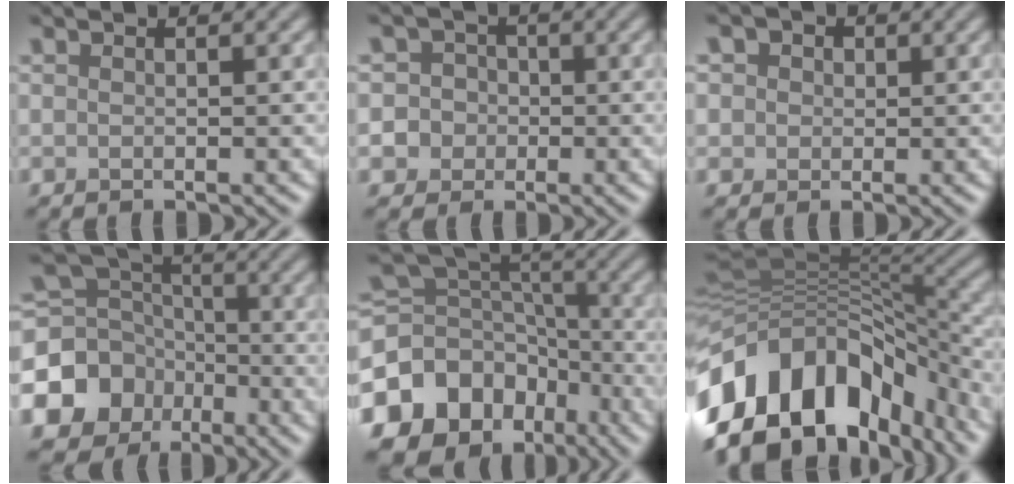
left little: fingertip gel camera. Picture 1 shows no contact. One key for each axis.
{"total": 7.0, "fx": -2.0, "fy": 6.6, "fz": 1.3, "tx": -0.016, "ty": 0.005, "tz": -0.067}
{"total": 5.0, "fx": 2.4, "fy": 3.9, "fz": 2.2, "tx": -0.031, "ty": 0.023, "tz": 0.012}
{"total": 10.2, "fx": -4.4, "fy": 8.7, "fz": 3.0, "tx": -0.092, "ty": -0.014, "tz": -0.099}
{"total": 14.8, "fx": -8.2, "fy": 11.2, "fz": 5.2, "tx": -0.138, "ty": -0.011, "tz": -0.117}
{"total": 16.4, "fx": -7.7, "fy": 10.2, "fz": 10.4, "tx": -0.231, "ty": -0.018, "tz": -0.119}